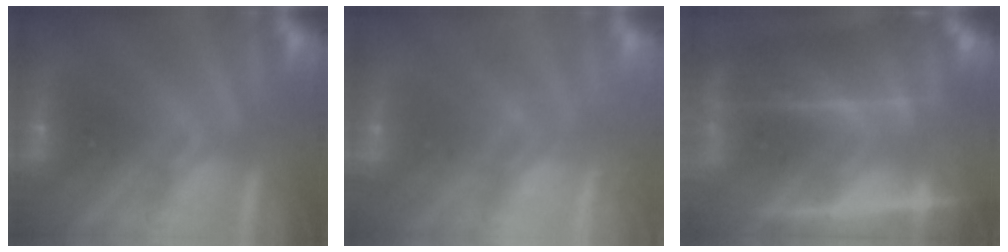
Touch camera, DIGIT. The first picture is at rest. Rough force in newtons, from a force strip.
{"total": 2.4}
{"total": 5.6}